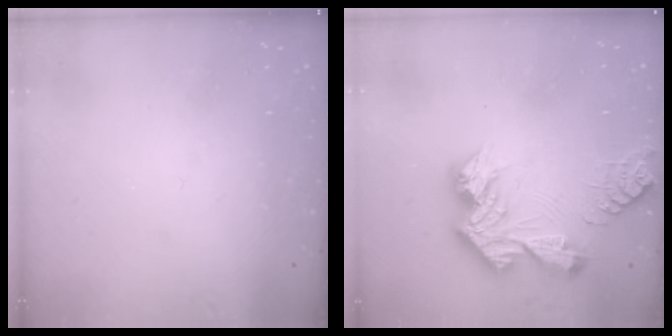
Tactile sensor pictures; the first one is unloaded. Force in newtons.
{"total": 13.8, "press": 13.7, "slide": 1.2}